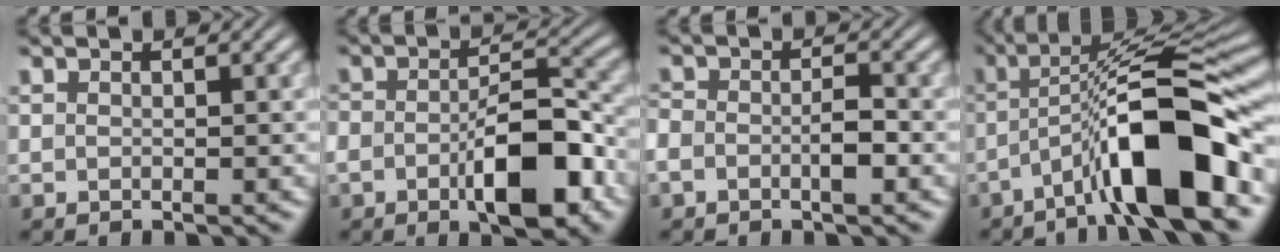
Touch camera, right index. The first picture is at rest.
{"total": 7.1, "force": [-2.3, 3.4, 5.8], "torque": [-0.095, -0.002, -0.043]}
{"total": 3.1, "force": [-1.0, 2.2, 1.9], "torque": [-0.041, -0.004, -0.020]}
{"total": 10.1, "force": [-1.9, 3.0, 9.4], "torque": [-0.142, 0.003, -0.031]}